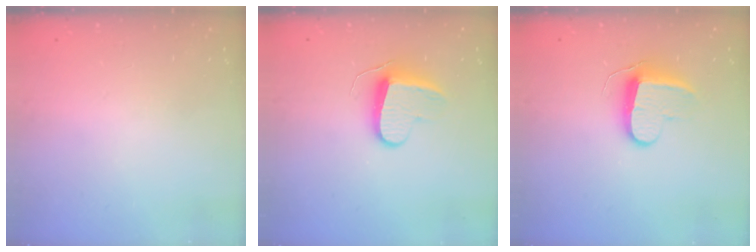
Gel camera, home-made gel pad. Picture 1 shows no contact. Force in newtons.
{"total": 8.9, "press": 8.9, "slide": 0.1}
{"total": 9.6, "press": 9.6, "slide": 0.3}